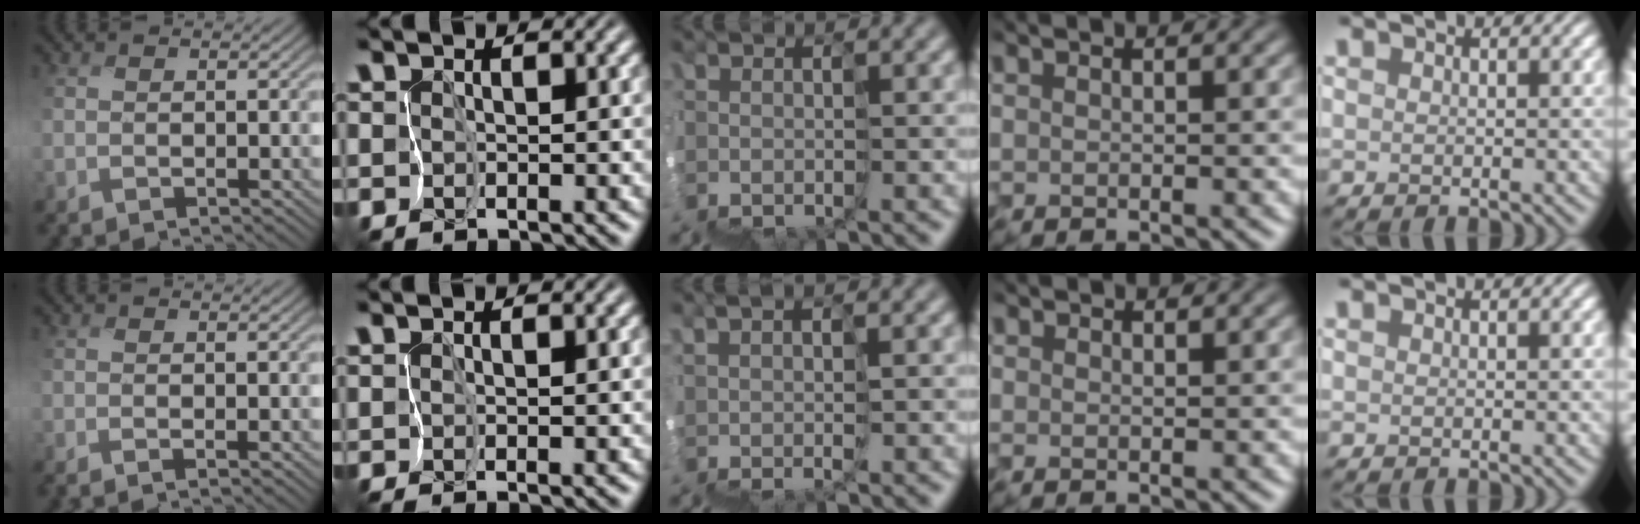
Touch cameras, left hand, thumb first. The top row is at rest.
{"thumb": {"total": 0.7, "force": [-0.4, -0.4, 0.4], "torque": [-0.007, 0.001, -0.009]}, "index": {"total": 1.0, "force": [0.2, -1.0, -0.2], "torque": [-0.009, 0.000, 0.004]}, "middle": {"total": 2.1, "force": [1.4, -1.2, -0.7], "torque": [0.020, 0.008, 0.027]}, "ring": {"total": 0.9, "force": [-0.4, -0.5, -0.6], "torque": [0.006, 0.001, 0.003]}}